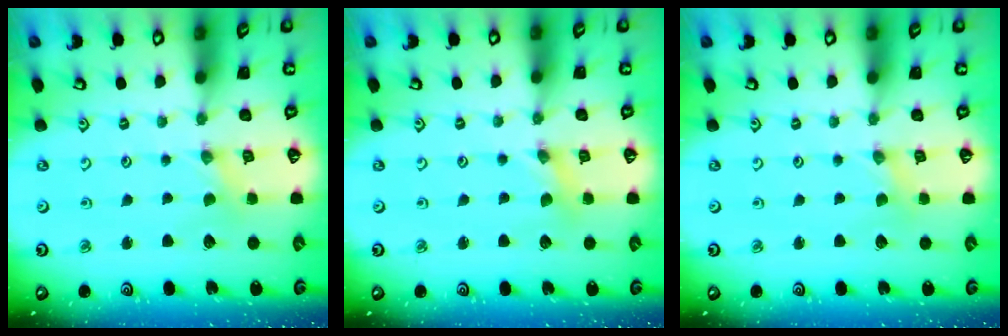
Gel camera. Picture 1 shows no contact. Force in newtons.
{"total": 1.2, "press": 1.2, "slide": 0.3}
{"total": 0.0}